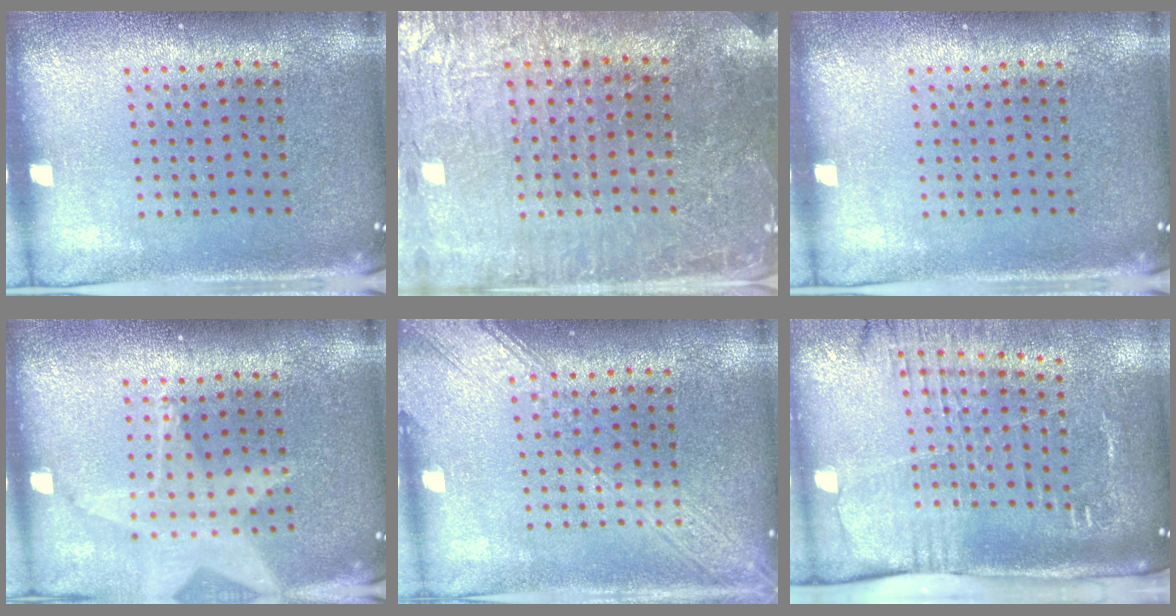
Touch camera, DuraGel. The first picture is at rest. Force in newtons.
{"total": 3.3, "press": 3.3, "slide": 0.5}
{"total": 0.0}
{"total": 1.4, "press": 1.4, "slide": 0.3}
{"total": 3.3, "press": 3.2, "slide": 0.4}
{"total": 2.8, "press": 2.1, "slide": 1.7}